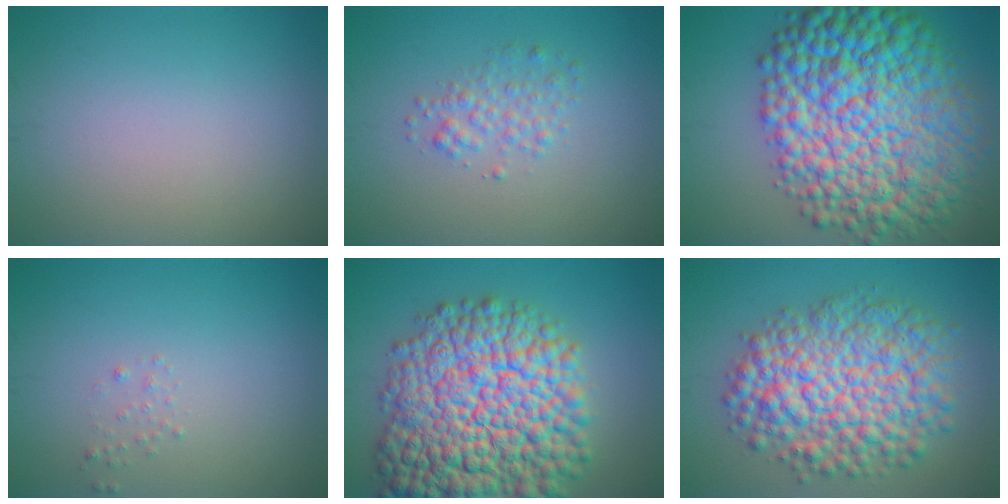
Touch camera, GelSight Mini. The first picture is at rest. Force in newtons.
{"total": 2.0, "press": 2.0, "slide": 0.1}
{"total": 16.3, "press": 16.3, "slide": 0.0}
{"total": 0.6, "press": 0.6, "slide": 0.0}
{"total": 17.0, "press": 17.0, "slide": 0.7}
{"total": 10.2, "press": 10.2, "slide": 0.3}